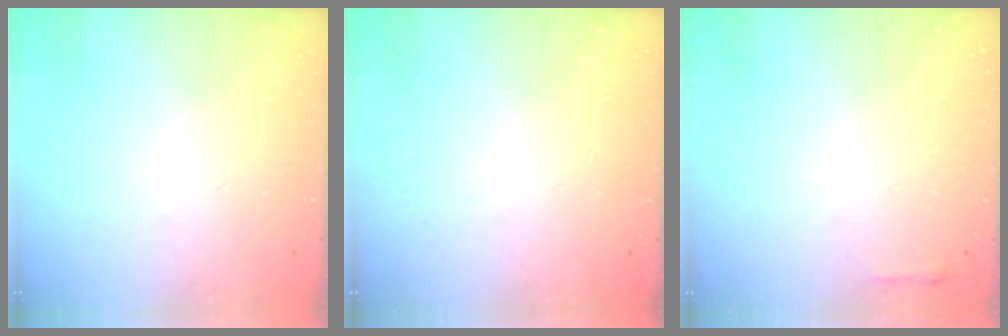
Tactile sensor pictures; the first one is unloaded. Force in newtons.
{"total": 0.0}
{"total": 2.1, "press": 2.0, "slide": 0.5}